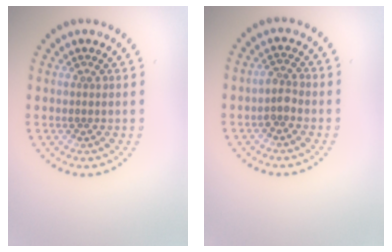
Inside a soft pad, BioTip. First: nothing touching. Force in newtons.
{"total": 1.7, "press": 1.6, "slide": 0.6}